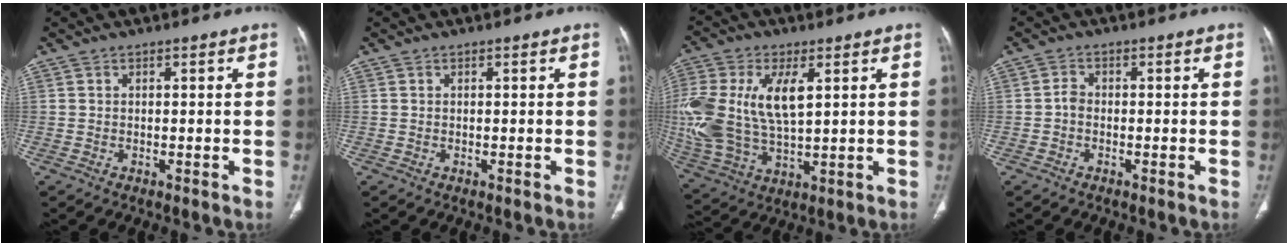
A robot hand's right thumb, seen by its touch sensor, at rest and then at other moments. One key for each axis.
{"total": 0.0}
{"total": 19.9, "fx": 3.9, "fy": 10.4, "fz": 16.5, "tx": -0.376, "ty": -0.007, "tz": 0.076}
{"total": 1.6, "fx": -0.5, "fy": 1.1, "fz": 1.0, "tx": -0.016, "ty": 0.005, "tz": -0.015}